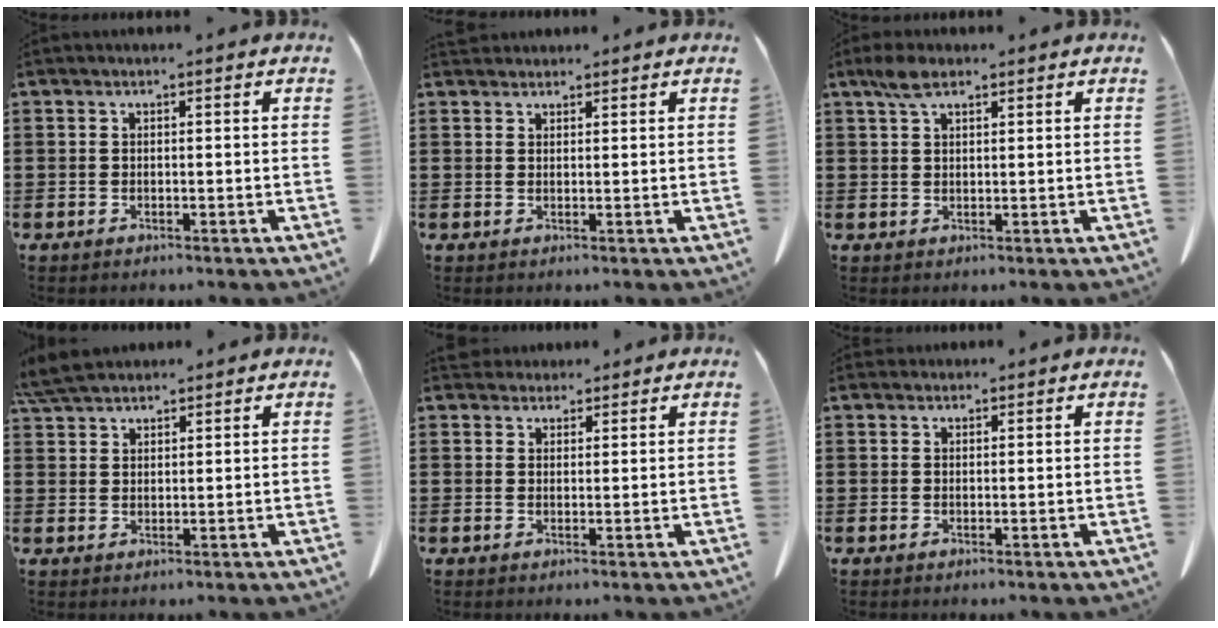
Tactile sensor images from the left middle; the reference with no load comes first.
{"total": 1.6, "force": [1.5, 0.5, 0.1], "torque": [-0.006, -0.001, 0.031]}
{"total": 3.4, "force": [2.1, 1.3, 2.4], "torque": [-0.053, 0.003, 0.039]}
{"total": 4.8, "force": [4.4, 1.0, 1.8], "torque": [-0.047, -0.006, 0.085]}
{"total": 2.5, "force": [2.4, 0.9, 0.1], "torque": [-0.009, -0.002, 0.047]}
{"total": 0.9, "force": [0.8, 0.3, 0.0], "torque": [-0.003, -0.001, 0.018]}